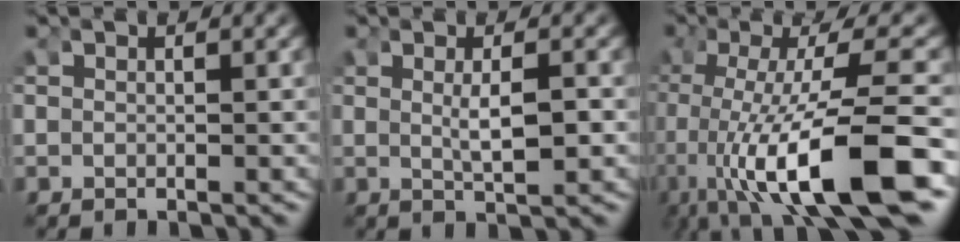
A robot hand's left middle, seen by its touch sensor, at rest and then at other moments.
{"total": 2.6, "force": [0.0, 0.3, 2.6], "torque": [-0.046, -0.010, 0.009]}
{"total": 10.0, "force": [-2.7, 3.0, 9.1], "torque": [-0.171, -0.026, -0.022]}